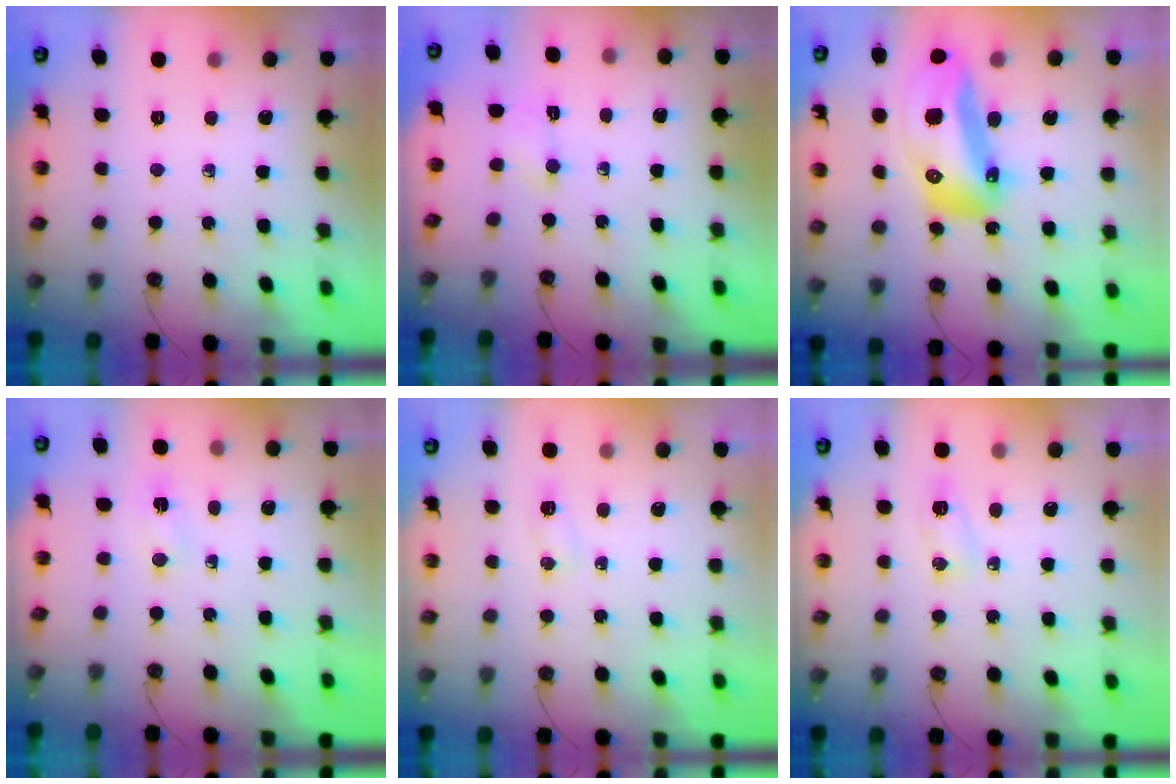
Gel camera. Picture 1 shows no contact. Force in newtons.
{"total": 2.4, "press": 2.3, "slide": 0.7}
{"total": 22.8, "press": 22.6, "slide": 2.9}
{"total": 2.0, "press": 1.5, "slide": 1.3}
{"total": 4.2, "press": 4.1, "slide": 0.6}
{"total": 6.4, "press": 5.1, "slide": 3.9}